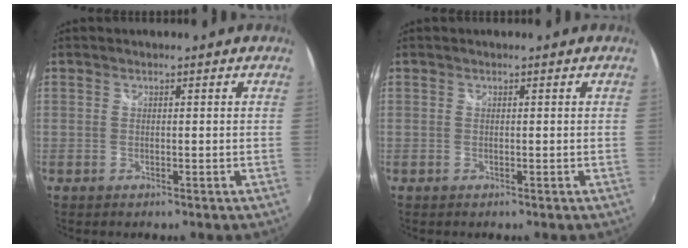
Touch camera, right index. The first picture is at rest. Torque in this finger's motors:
{"motor_torque": [0.00, 0.00, 0.00, 0.01]}